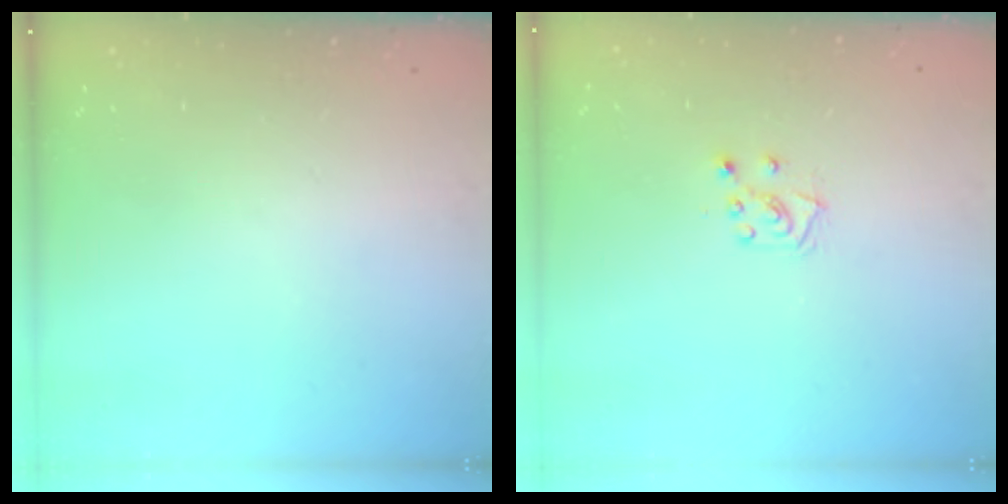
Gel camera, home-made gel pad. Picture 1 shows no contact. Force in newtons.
{"total": 5.4, "press": 5.4, "slide": 0.6}